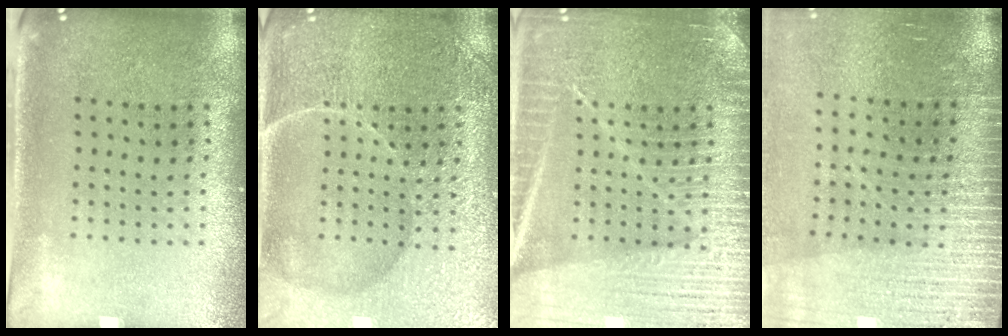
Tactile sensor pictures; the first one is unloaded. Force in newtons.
{"total": 4.3, "press": 4.2, "slide": 0.5}
{"total": 6.8, "press": 6.7, "slide": 0.8}
{"total": 3.6, "press": 3.1, "slide": 1.8}